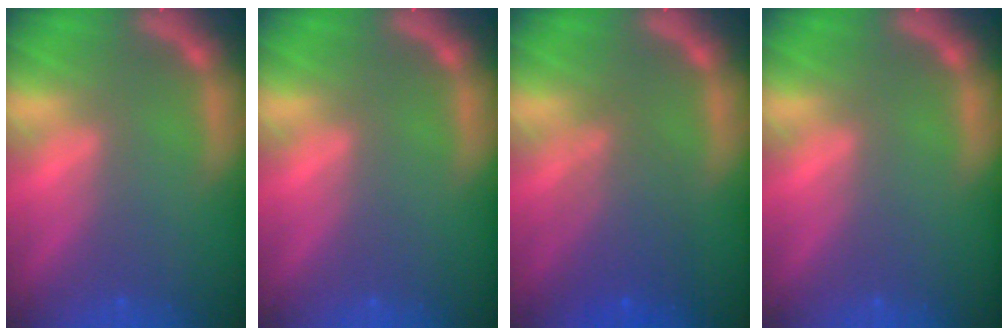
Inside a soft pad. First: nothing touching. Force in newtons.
{"total": 0.0}
{"total": 4.6}
{"total": 0.0}